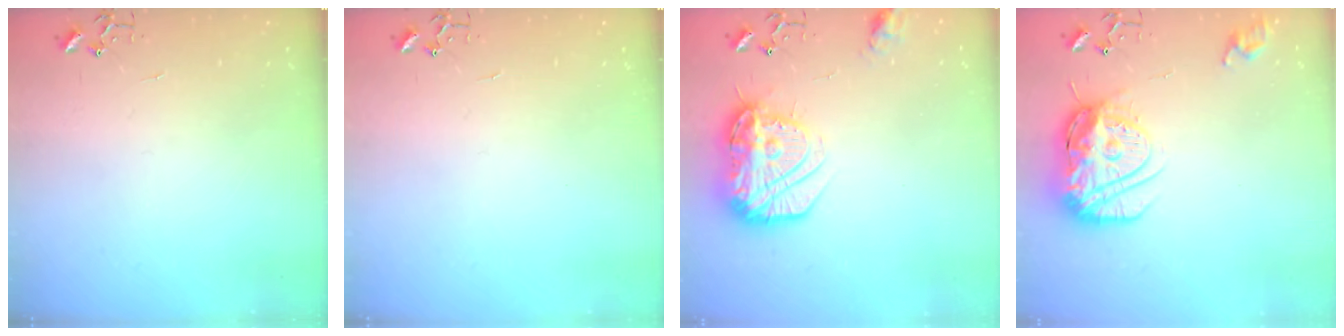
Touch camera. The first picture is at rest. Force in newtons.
{"total": 0.0}
{"total": 19.3, "press": 19.2, "slide": 1.6}
{"total": 17.6, "press": 17.5, "slide": 1.6}